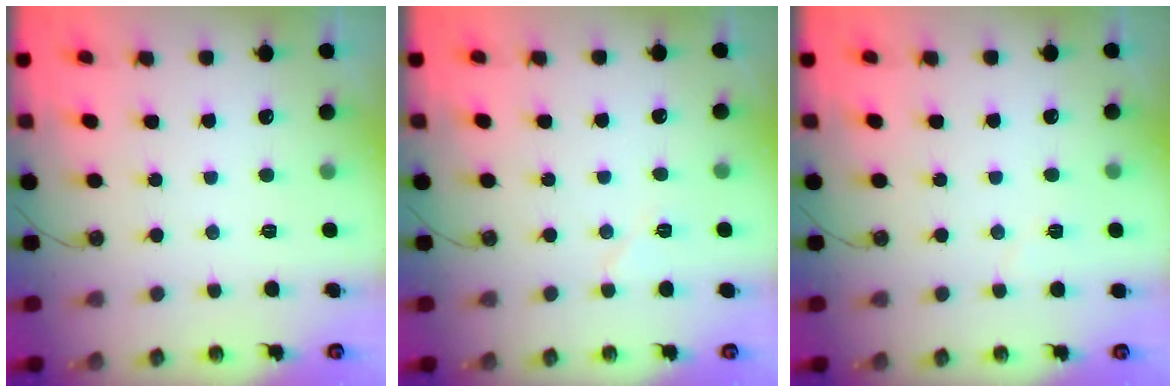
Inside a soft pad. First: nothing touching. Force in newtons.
{"total": 5.2, "press": 4.6, "slide": 2.5}
{"total": 4.7, "press": 3.8, "slide": 2.8}